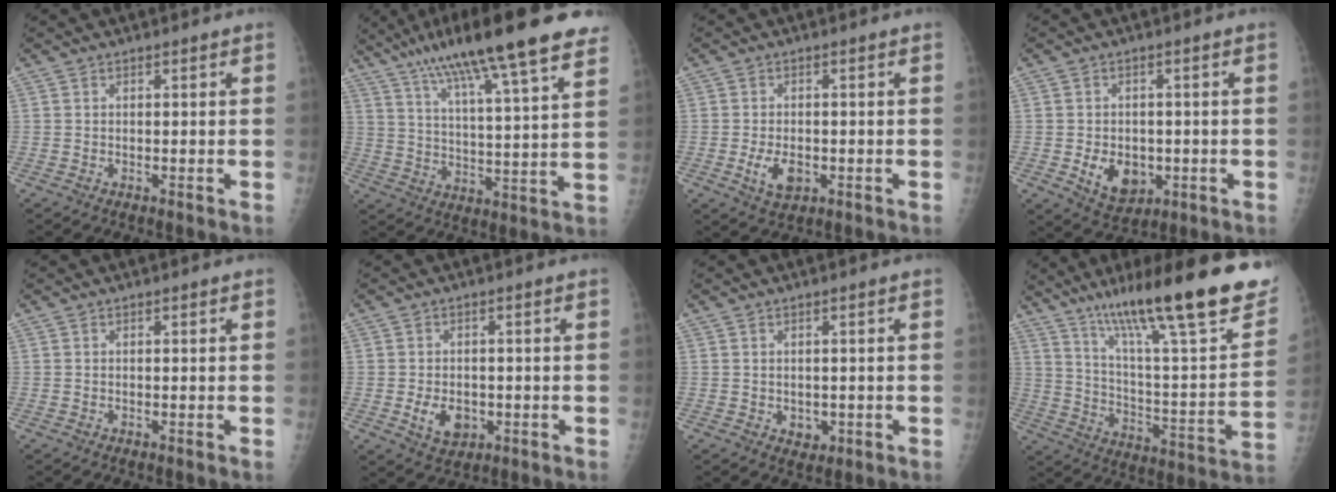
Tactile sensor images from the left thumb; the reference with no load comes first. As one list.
[{"total": 23.2, "force": [16.1, 3.1, 16.4], "torque": [-0.255, -0.030, 0.242]}, {"total": 4.8, "force": [-1.2, 2.9, 3.6], "torque": [-0.062, -0.004, -0.015]}, {"total": 7.4, "force": [-1.6, 5.5, 4.7], "torque": [-0.051, -0.003, -0.009]}, {"total": 0.0}, {"total": 5.4, "force": [-1.2, 3.9, 3.6], "torque": [-0.047, -0.002, -0.009]}, {"total": 2.3, "force": [-0.2, 1.9, 1.3], "torque": [-0.011, -0.002, 0.005]}, {"total": 30.2, "force": [20.9, 4.5, 21.3], "torque": [-0.308, -0.076, 0.316]}]